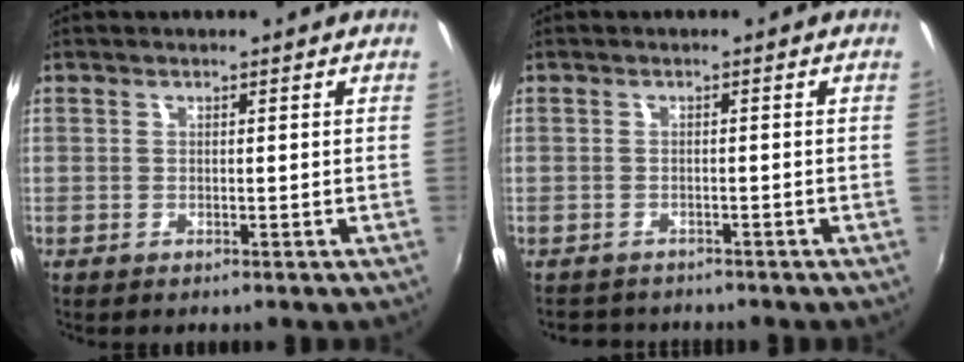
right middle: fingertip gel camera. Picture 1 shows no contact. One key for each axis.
{"total": 3.2, "fx": -2.8, "fy": 1.5, "fz": 0.2, "tx": -0.014, "ty": -0.003, "tz": -0.047}